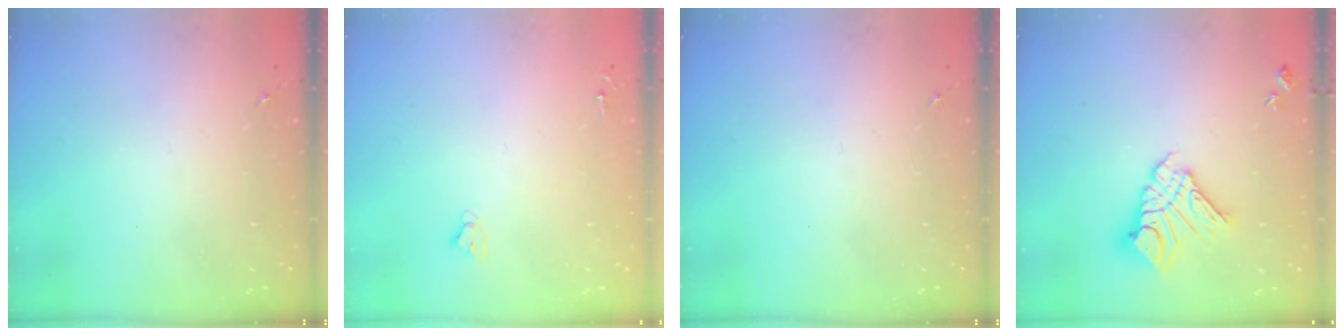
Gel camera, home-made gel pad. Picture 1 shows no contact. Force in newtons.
{"total": 2.7, "press": 2.7, "slide": 0.2}
{"total": 0.0}
{"total": 14.1, "press": 14.1, "slide": 1.4}